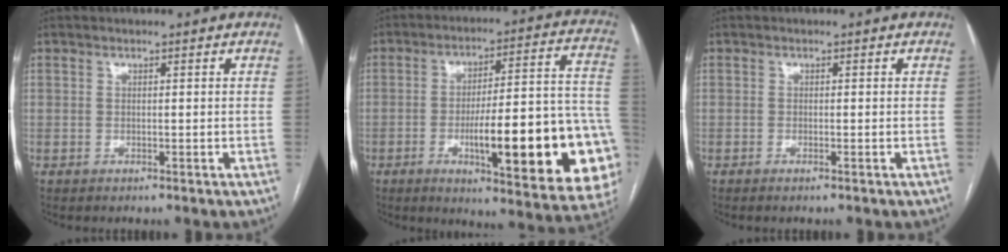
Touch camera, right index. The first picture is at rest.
{"total": 24.5, "force": [-6.6, 4.0, 23.2], "torque": [-0.238, 0.008, -0.079]}
{"total": 0.7, "force": [-0.4, -0.2, 0.5], "torque": [-0.010, -0.001, -0.006]}